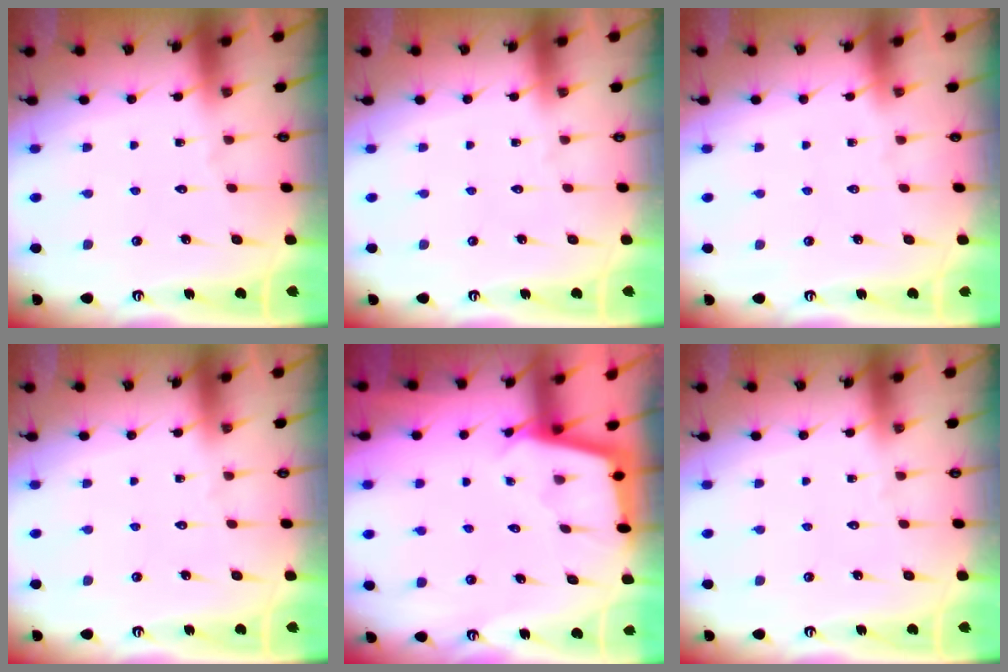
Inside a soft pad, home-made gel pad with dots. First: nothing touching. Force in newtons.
{"total": 0.0}
{"total": 0.0}
{"total": 0.0}
{"total": 2.1, "press": 2.1, "slide": 0.2}
{"total": 0.0}